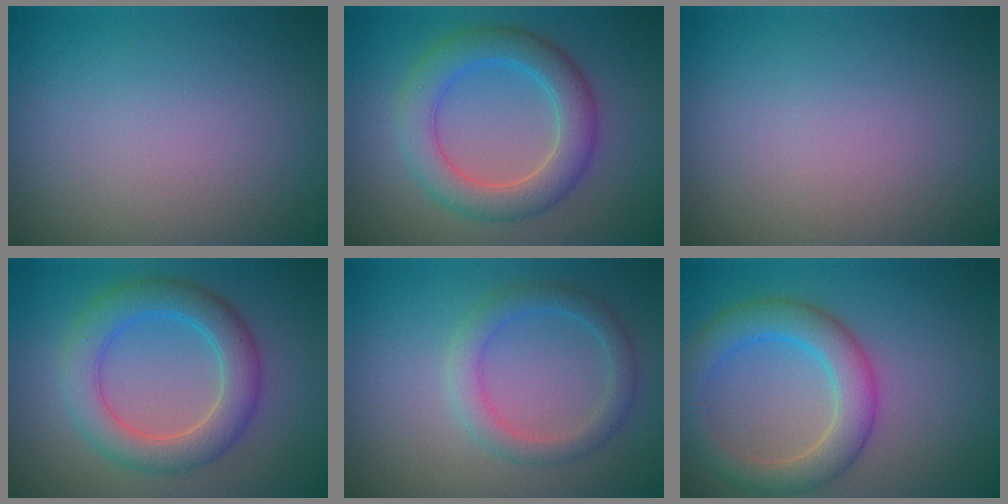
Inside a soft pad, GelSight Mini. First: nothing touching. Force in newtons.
{"total": 5.1, "press": 5.1, "slide": 0.2}
{"total": 0.0}
{"total": 5.1, "press": 5.1, "slide": 0.2}
{"total": 2.7, "press": 2.7, "slide": 0.1}
{"total": 4.8, "press": 4.8, "slide": 0.3}